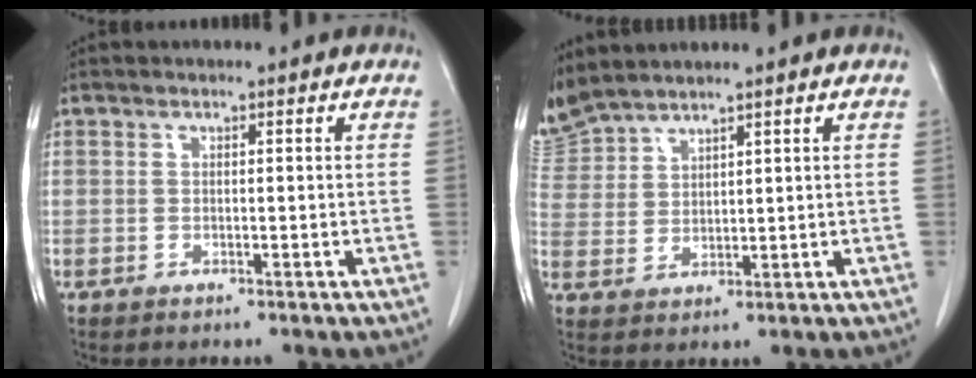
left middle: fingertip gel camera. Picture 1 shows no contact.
{"total": 6.4, "force": [6.4, 0.2, 0.9], "torque": [-0.041, 0.013, 0.142]}